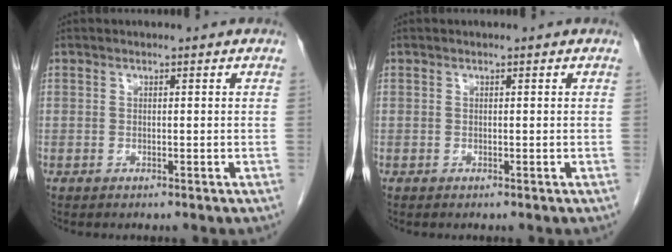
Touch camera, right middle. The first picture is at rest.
{"total": 0.0}